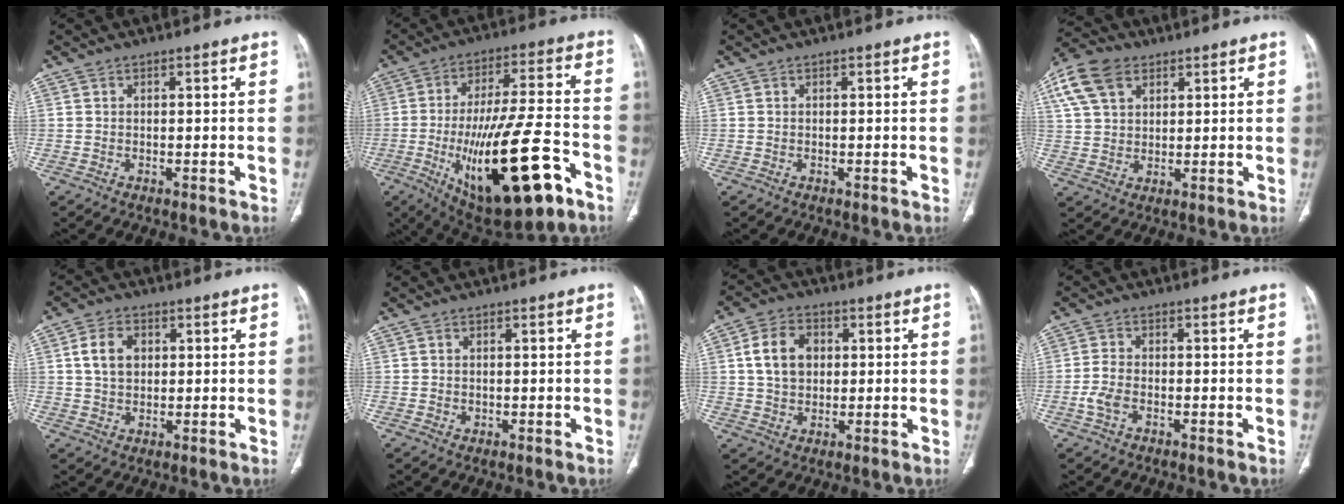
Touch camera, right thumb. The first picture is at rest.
{"total": 24.7, "force": [-9.6, 8.4, 21.2], "torque": [-0.348, 0.027, -0.135]}
{"total": 0.0}
{"total": 11.8, "force": [5.6, 7.8, 6.8], "torque": [-0.131, 0.006, 0.108]}
{"total": 6.3, "force": [1.5, 4.6, 4.1], "torque": [-0.060, 0.000, 0.026]}
{"total": 0.8, "force": [-0.1, 0.8, 0.3], "torque": [-0.005, 0.000, 0.001]}
{"total": 9.1, "force": [1.8, 6.8, 5.8], "torque": [-0.084, 0.004, 0.029]}
{"total": 3.7, "force": [-1.4, 2.0, 2.7], "torque": [-0.062, 0.010, -0.031]}